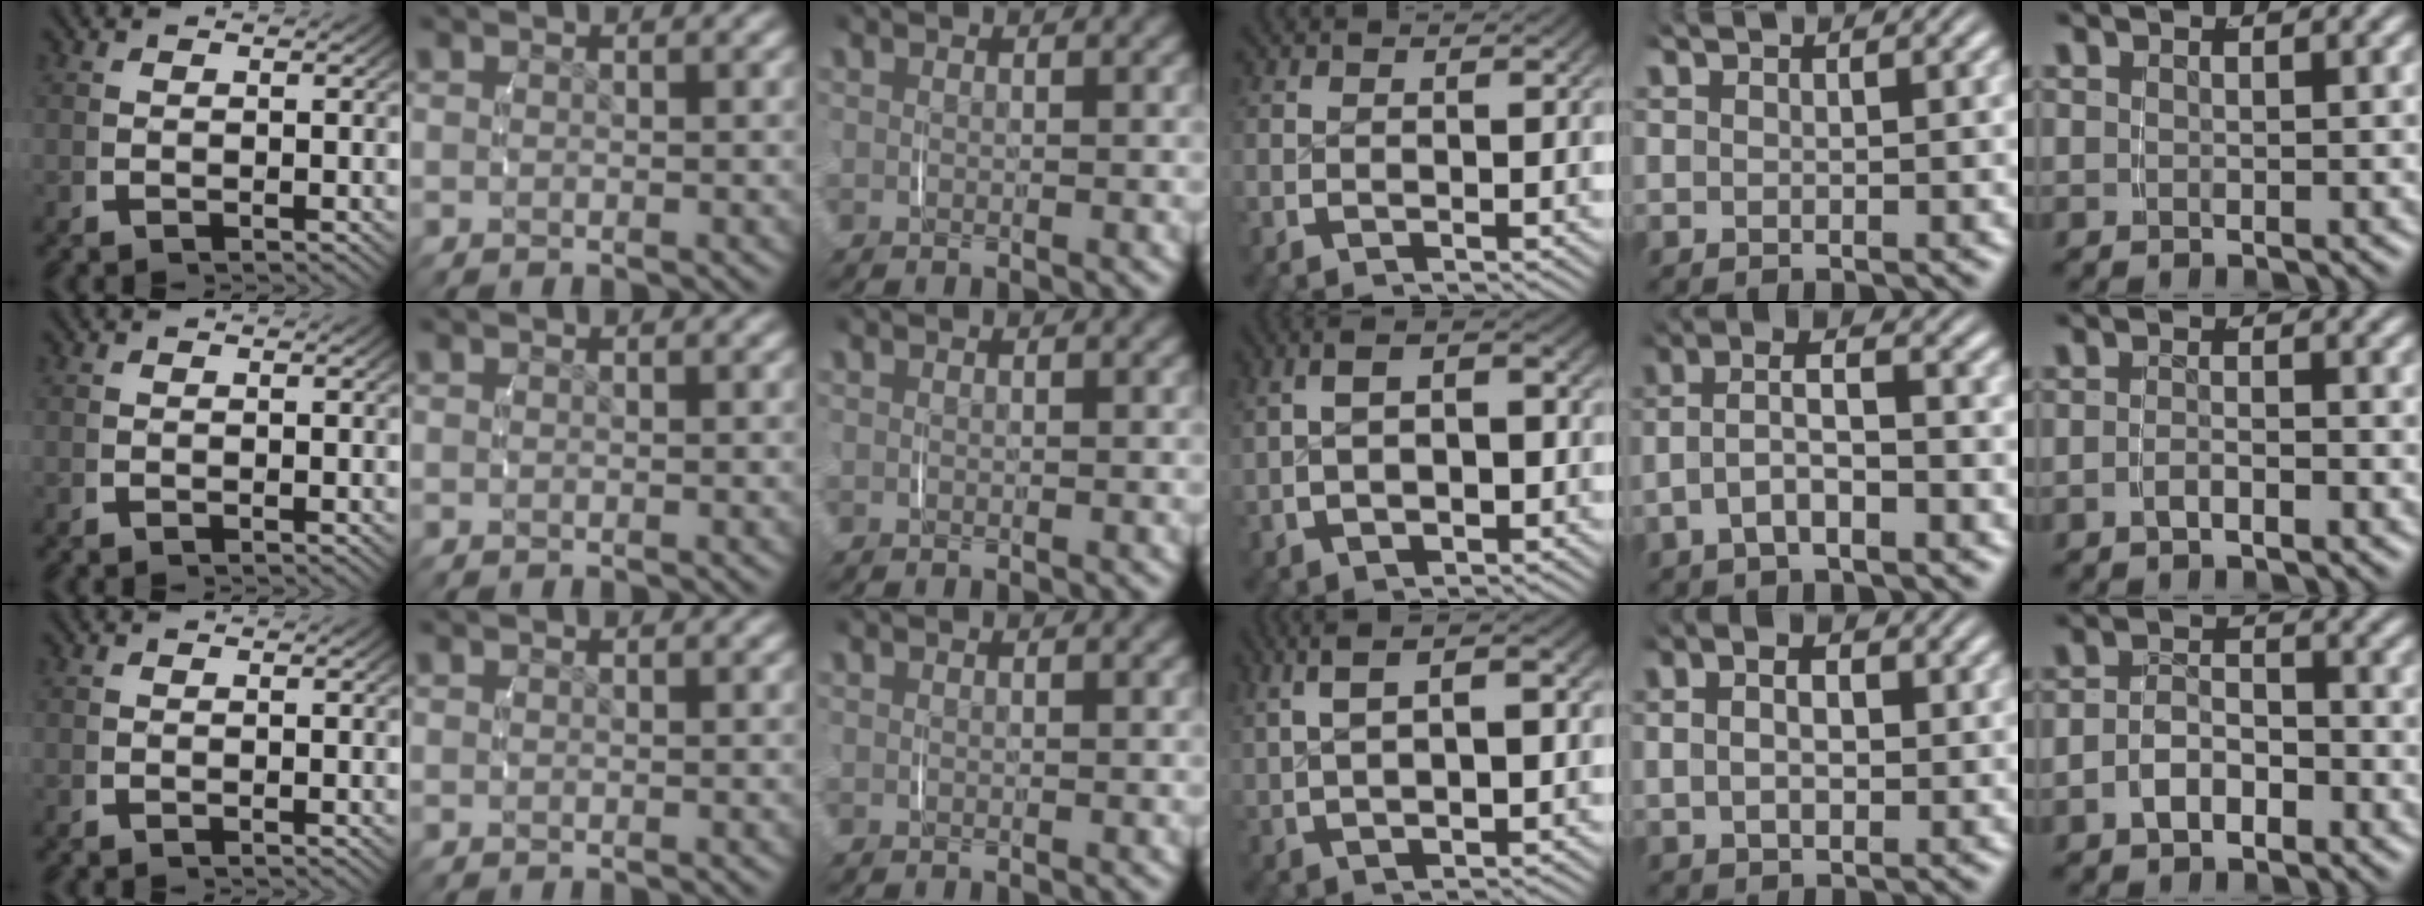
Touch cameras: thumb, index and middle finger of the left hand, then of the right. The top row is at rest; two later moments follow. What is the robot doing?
{"motion": "lift_and_place", "object": "scarf"}